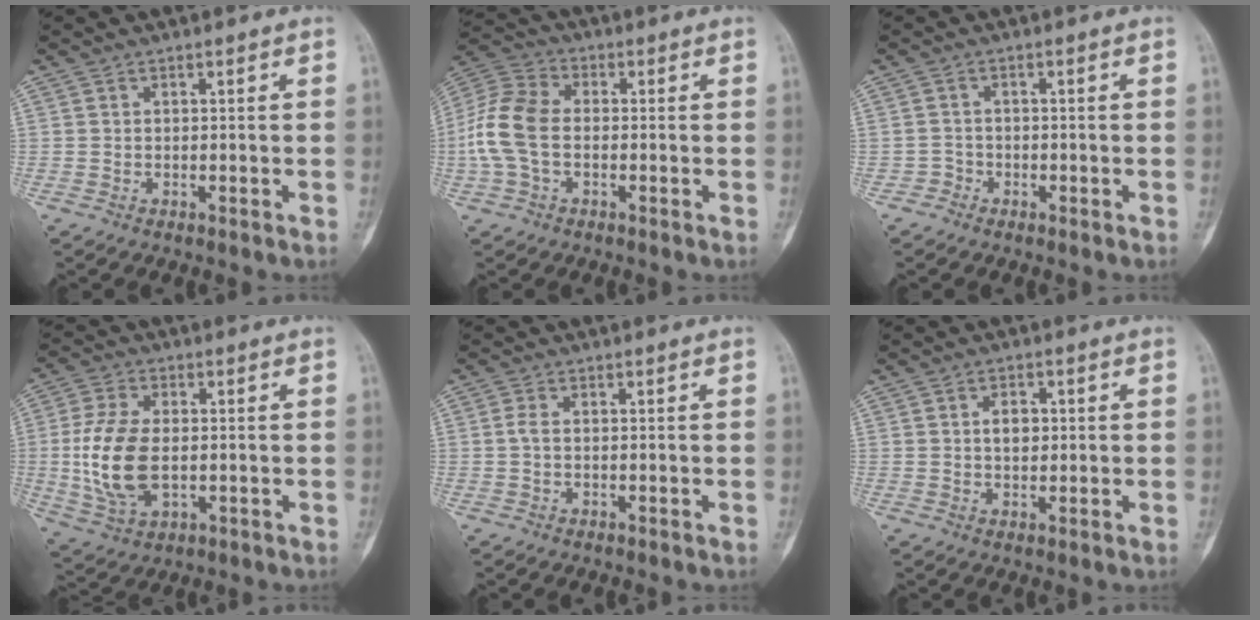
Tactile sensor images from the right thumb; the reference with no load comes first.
{"total": 10.9, "force": [-1.2, 7.0, 8.3], "torque": [-0.180, 0.029, -0.033]}
{"total": 1.6, "force": [-1.0, 1.2, -0.5], "torque": [0.020, 0.008, -0.029]}
{"total": 13.1, "force": [-0.7, 7.5, 10.7], "torque": [-0.221, -0.004, -0.008]}
{"total": 1.5, "force": [-0.1, 0.7, 1.3], "torque": [-0.027, 0.000, -0.003]}
{"total": 3.6, "force": [0.5, 2.3, 2.7], "torque": [-0.031, -0.001, 0.006]}